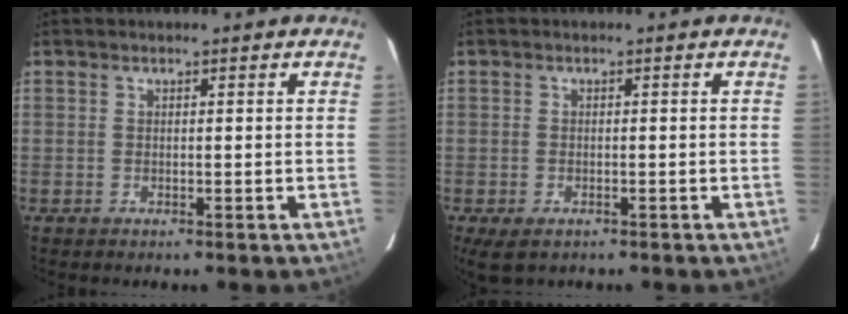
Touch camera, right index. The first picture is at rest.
{"total": 4.2, "force": [-2.8, 2.2, 2.2], "torque": [-0.045, -0.009, -0.039]}